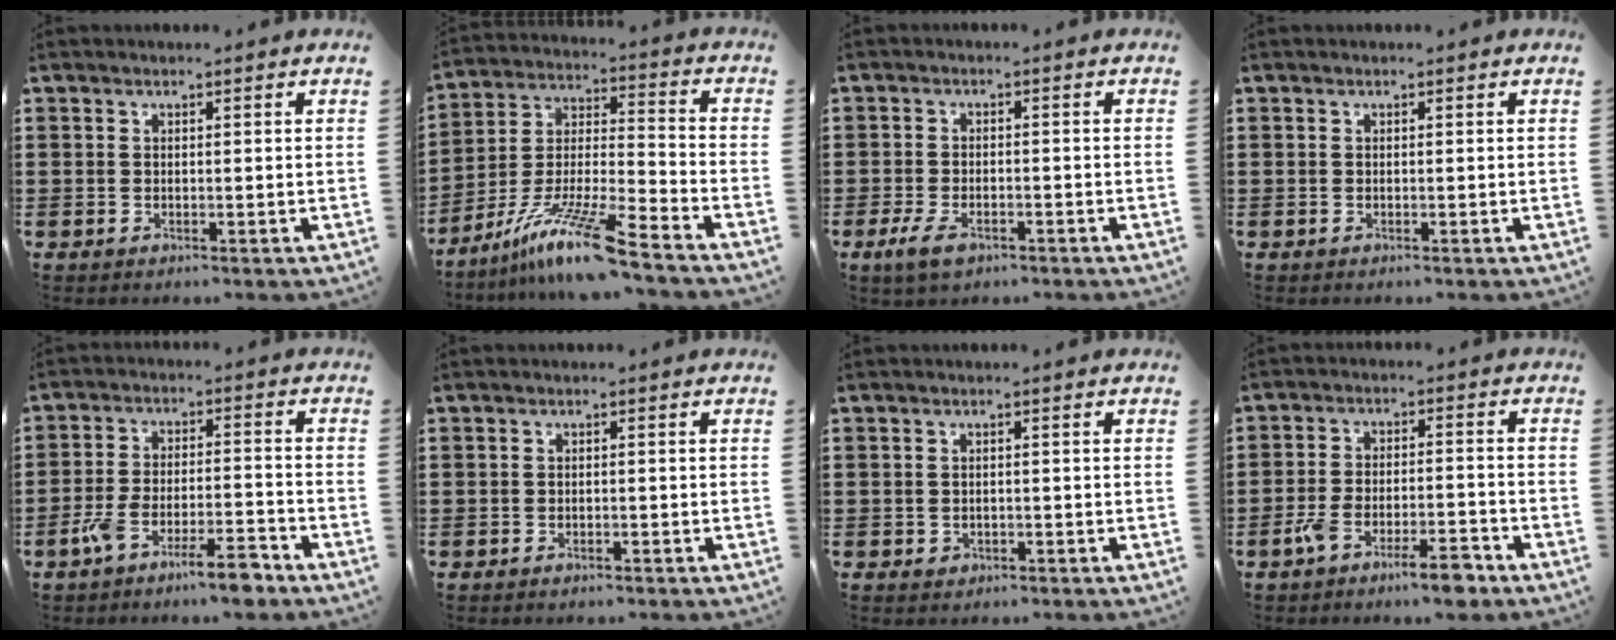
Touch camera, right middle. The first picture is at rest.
{"total": 11.6, "force": [-9.2, 0.0, 7.1], "torque": [-0.136, 0.001, -0.178]}
{"total": 3.5, "force": [-2.1, 1.7, 2.3], "torque": [-0.053, -0.001, -0.042]}
{"total": 0.0}
{"total": 7.7, "force": [-5.9, 1.1, 4.9], "torque": [-0.103, 0.000, -0.112]}
{"total": 0.9, "force": [-0.8, 0.3, 0.1], "torque": [-0.004, -0.001, -0.017]}
{"total": 0.9, "force": [-0.4, 0.7, 0.3], "torque": [-0.010, 0.000, -0.007]}
{"total": 6.9, "force": [-5.0, 1.5, 4.4], "torque": [-0.089, 0.003, -0.093]}